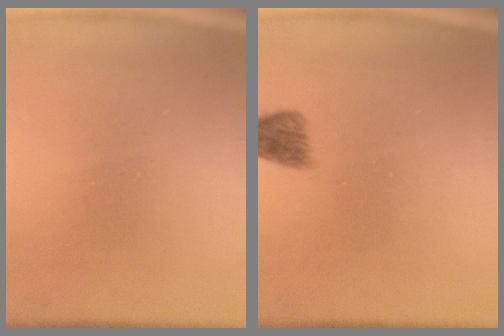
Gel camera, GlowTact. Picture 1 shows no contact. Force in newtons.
{"total": 2.1}